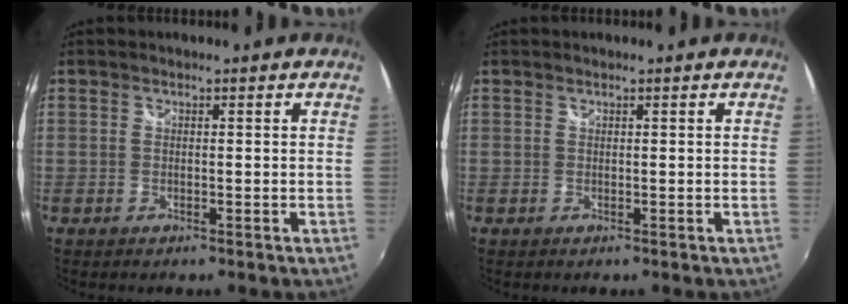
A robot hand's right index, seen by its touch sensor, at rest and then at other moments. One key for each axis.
{"total": 0.0}